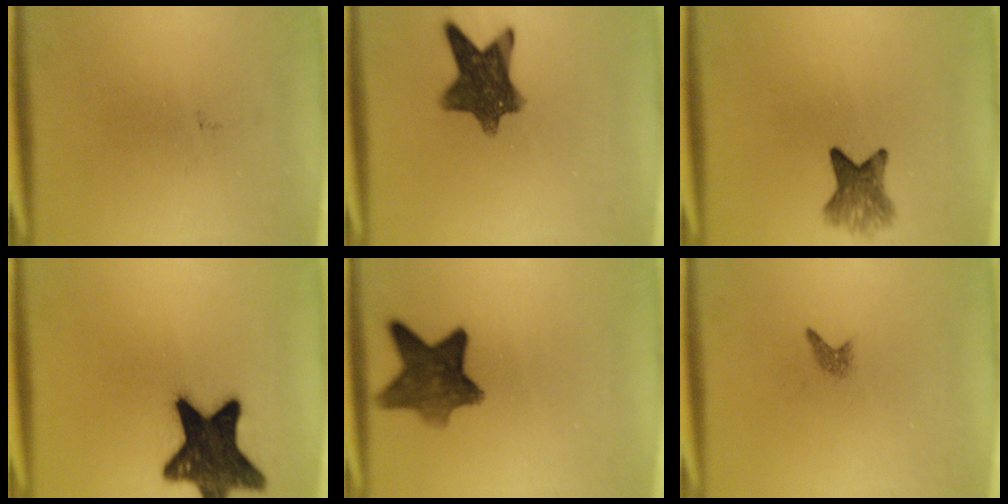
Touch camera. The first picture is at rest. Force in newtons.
{"total": 10.1}
{"total": 5.0}
{"total": 17.7}
{"total": 9.2}
{"total": 0.9}